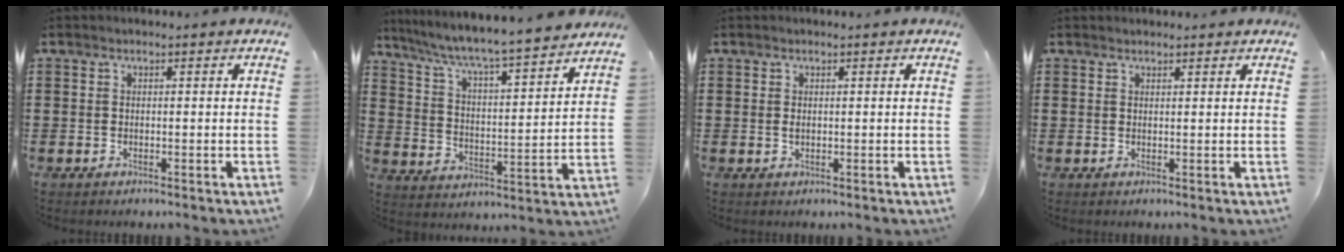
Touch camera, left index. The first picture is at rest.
{"total": 5.7, "force": [5.1, -0.3, 2.5], "torque": [-0.072, -0.043, 0.078]}
{"total": 0.8, "force": [0.2, 0.4, 0.7], "torque": [-0.016, 0.001, 0.003]}
{"total": 0.9, "force": [0.9, 0.1, 0.1], "torque": [-0.003, 0.000, 0.018]}